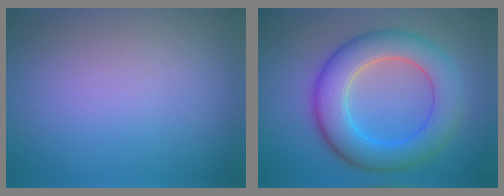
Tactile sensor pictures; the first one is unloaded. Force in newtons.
{"total": 7.4, "press": 7.4, "slide": 0.5}